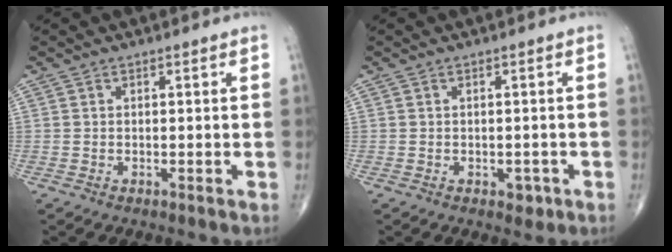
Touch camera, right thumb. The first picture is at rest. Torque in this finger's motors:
{"motor_torque": [1.55, 0.68, -0.24, -0.28, -0.02]}